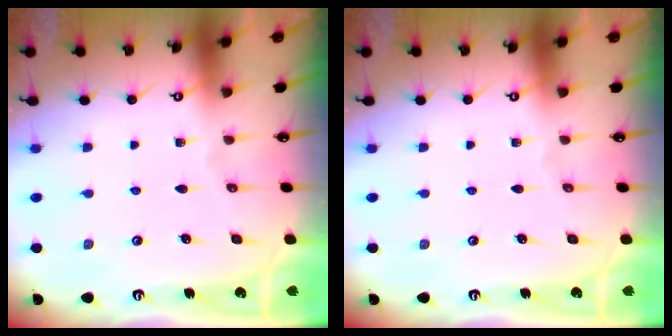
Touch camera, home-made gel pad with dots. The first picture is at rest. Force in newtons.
{"total": 0.0}